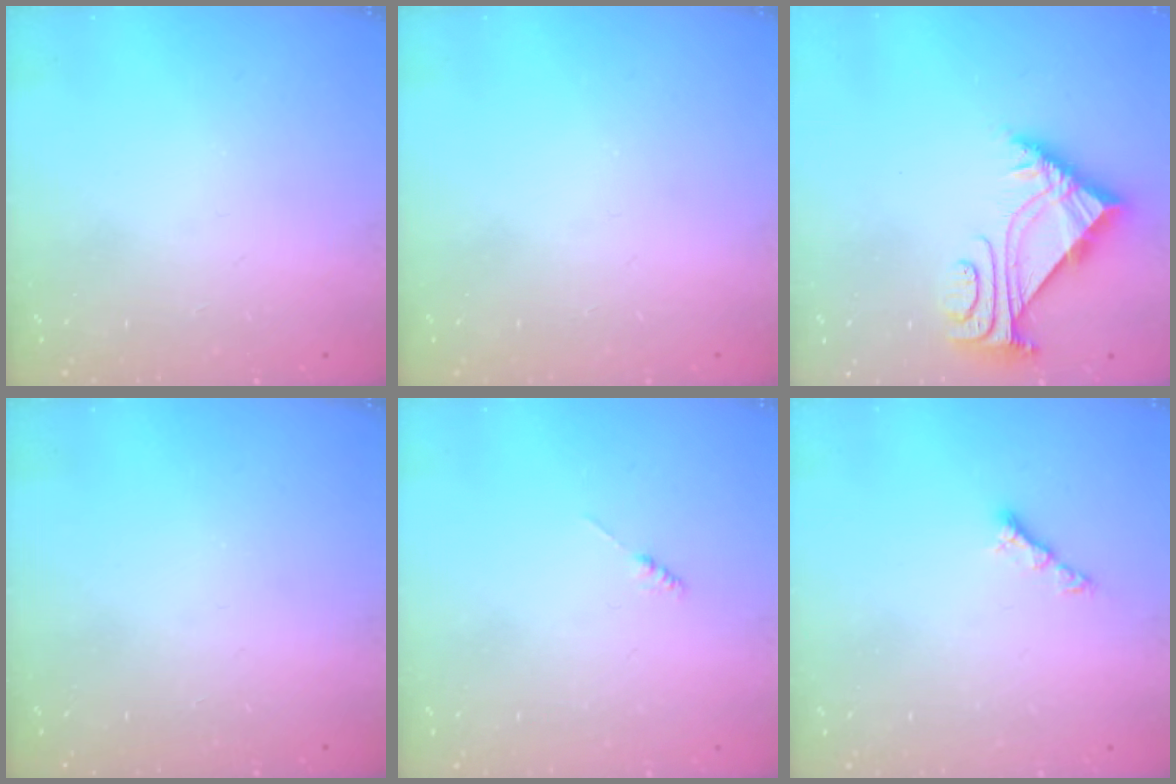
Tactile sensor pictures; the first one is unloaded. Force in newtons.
{"total": 0.0}
{"total": 4.9, "press": 4.8, "slide": 0.7}
{"total": 0.0}
{"total": 0.0}
{"total": 4.1, "press": 4.1, "slide": 0.5}